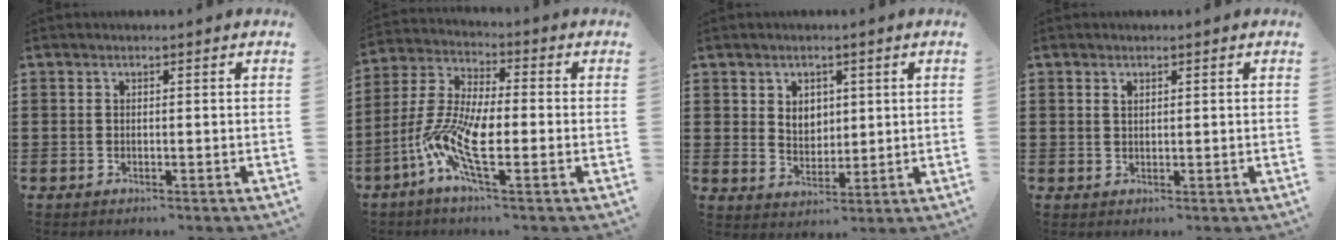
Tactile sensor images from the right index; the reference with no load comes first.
{"total": 10.2, "force": [-3.3, 2.9, 9.2], "torque": [-0.222, -0.022, -0.068]}
{"total": 3.6, "force": [1.6, 2.9, 1.5], "torque": [-0.031, 0.007, 0.027]}
{"total": 1.1, "force": [0.7, 0.5, 0.6], "torque": [-0.013, 0.005, 0.013]}